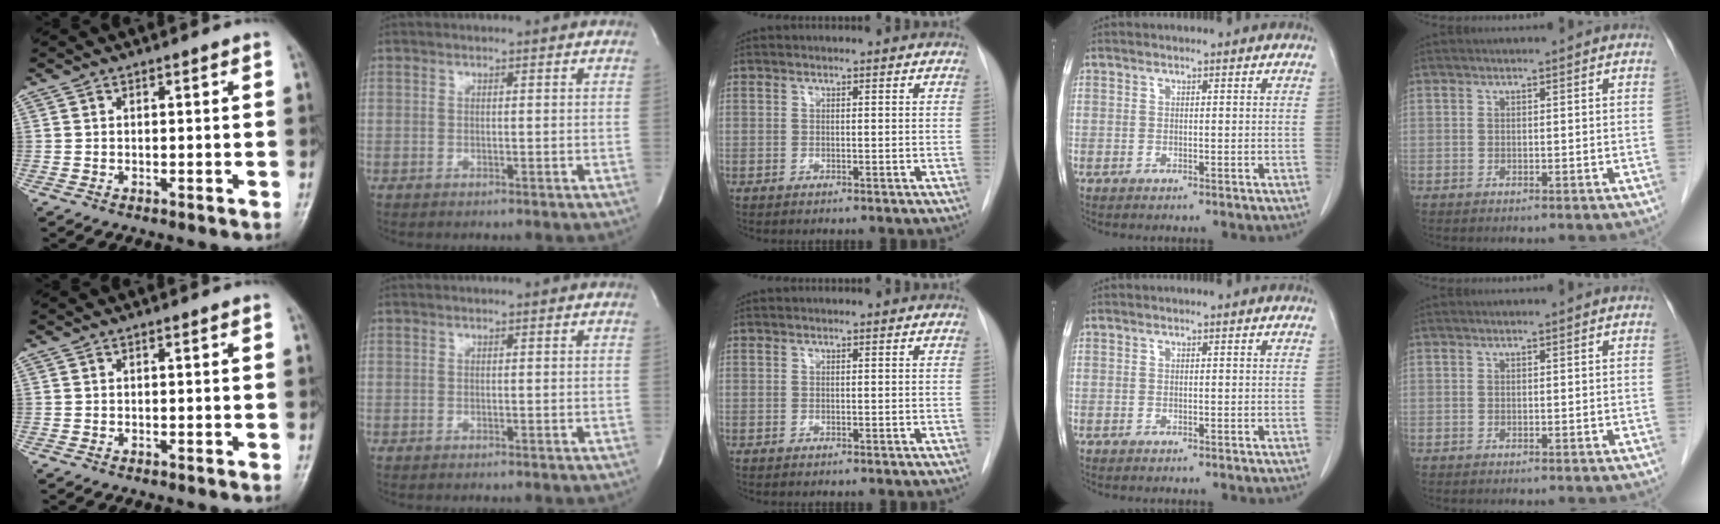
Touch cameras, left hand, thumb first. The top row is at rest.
{}